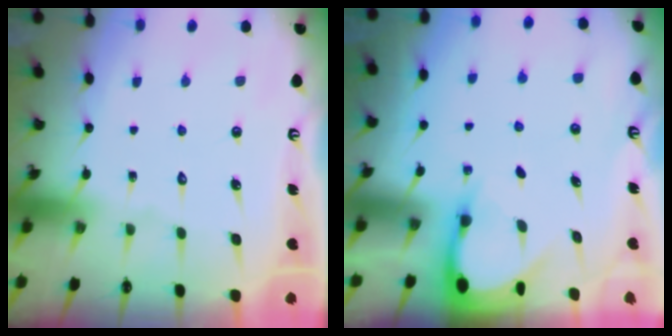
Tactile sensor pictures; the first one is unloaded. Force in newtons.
{"total": 3.6, "press": 3.6, "slide": 0.2}